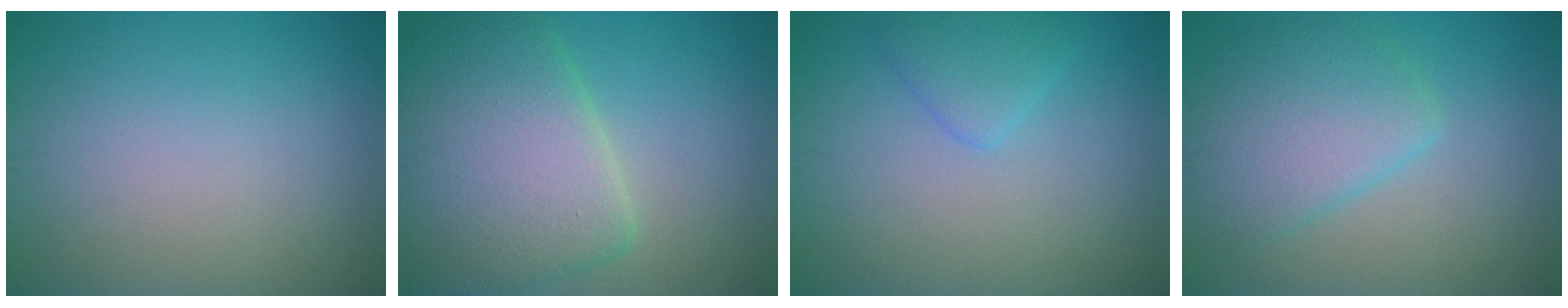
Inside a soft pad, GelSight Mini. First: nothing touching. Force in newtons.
{"total": 9.5, "press": 9.5, "slide": 0.7}
{"total": 2.1, "press": 2.1, "slide": 0.2}
{"total": 5.2, "press": 5.2, "slide": 0.4}